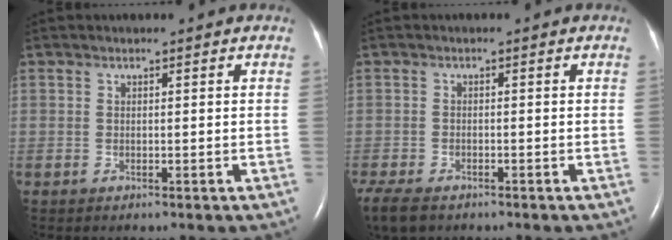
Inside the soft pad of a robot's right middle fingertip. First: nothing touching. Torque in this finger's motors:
{"motor_torque": [0.22, -0.22, 0.02, 0.04]}